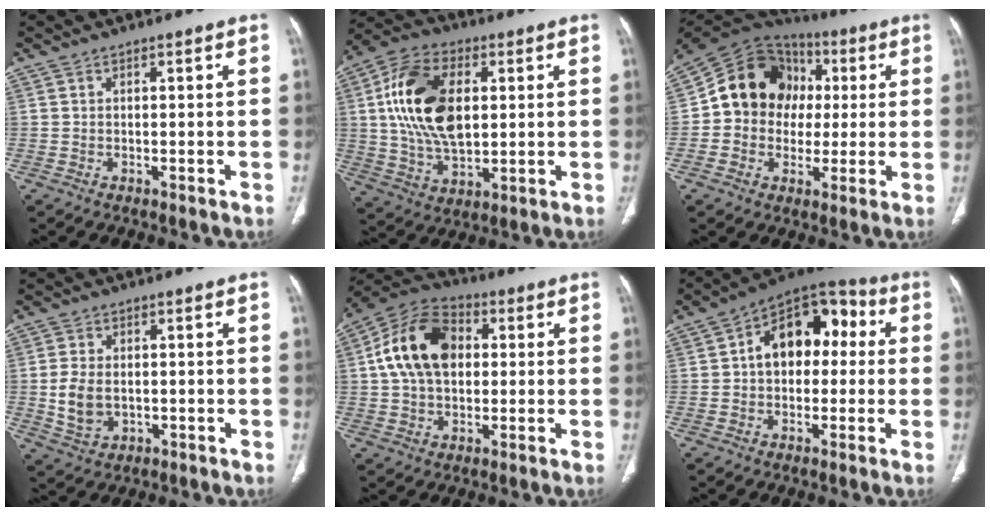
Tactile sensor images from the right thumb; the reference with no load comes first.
{"total": 18.1, "force": [3.2, 10.8, 14.1], "torque": [-0.251, 0.001, 0.059]}
{"total": 16.7, "force": [1.6, 14.3, 8.5], "torque": [-0.109, 0.033, 0.024]}
{"total": 6.6, "force": [-0.5, 4.6, 4.8], "torque": [-0.091, -0.002, 0.000]}
{"total": 15.6, "force": [2.4, 10.5, 11.2], "torque": [-0.185, 0.021, 0.032]}
{"total": 14.5, "force": [1.8, 9.6, 10.7], "torque": [-0.117, 0.042, 0.014]}